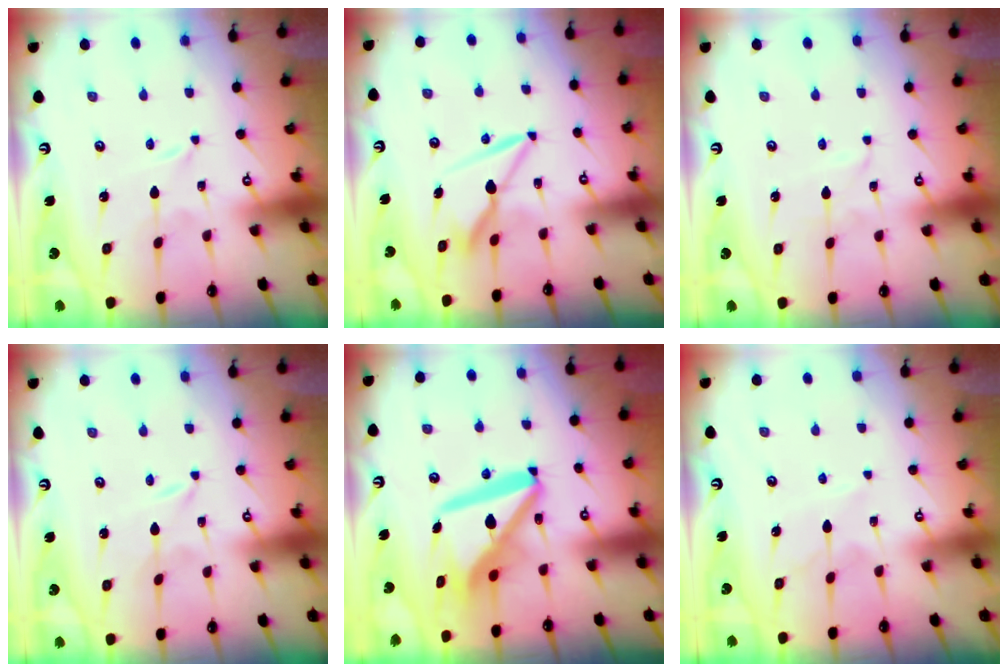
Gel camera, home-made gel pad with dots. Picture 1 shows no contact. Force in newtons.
{"total": 8.7, "press": 8.7, "slide": 0.5}
{"total": 1.2, "press": 1.2, "slide": 0.1}
{"total": 0.0}
{"total": 15.7, "press": 15.6, "slide": 2.0}
{"total": 5.6, "press": 5.6, "slide": 0.5}